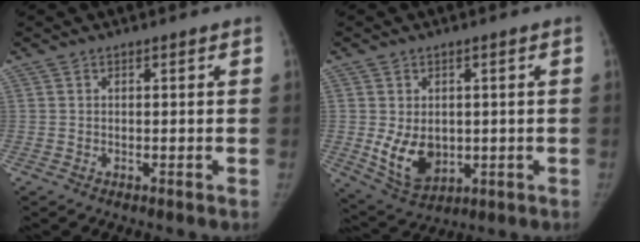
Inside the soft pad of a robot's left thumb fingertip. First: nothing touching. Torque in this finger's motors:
{"motor_torque": [1.02, 1.20, 0.74, -0.66, 0.28]}